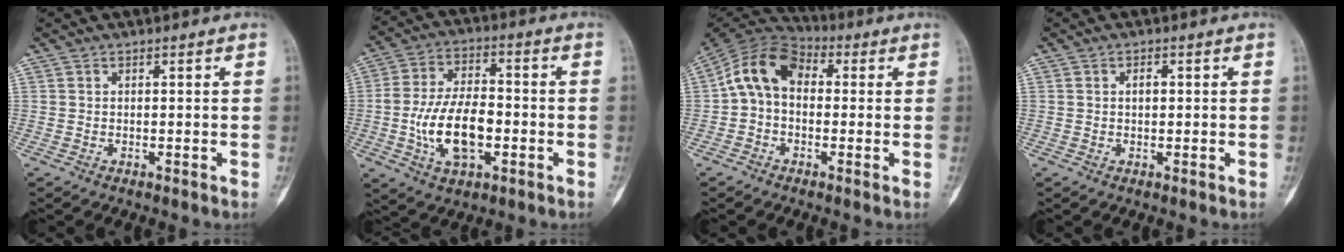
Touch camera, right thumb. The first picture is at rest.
{"total": 13.9, "force": [-3.0, 7.5, 11.3], "torque": [-0.205, 0.022, -0.051]}
{"total": 10.8, "force": [0.5, 7.9, 7.4], "torque": [-0.119, 0.033, -0.009]}
{"total": 1.2, "force": [0.2, 0.7, 1.0], "torque": [-0.013, 0.002, 0.002]}